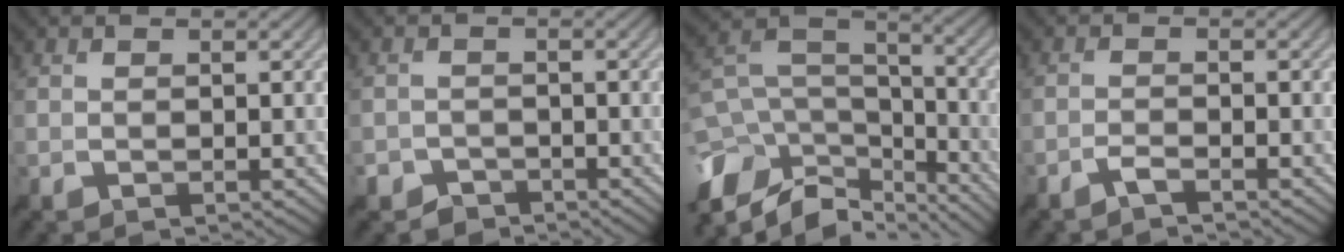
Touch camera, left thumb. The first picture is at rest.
{"total": 2.7, "force": [-2.2, 1.4, 0.3], "torque": [0.000, -0.003, -0.046]}
{"total": 13.5, "force": [-7.2, 8.3, 7.8], "torque": [-0.197, -0.018, -0.121]}
{"total": 1.7, "force": [-1.5, 0.2, 0.8], "torque": [-0.016, 0.001, -0.034]}